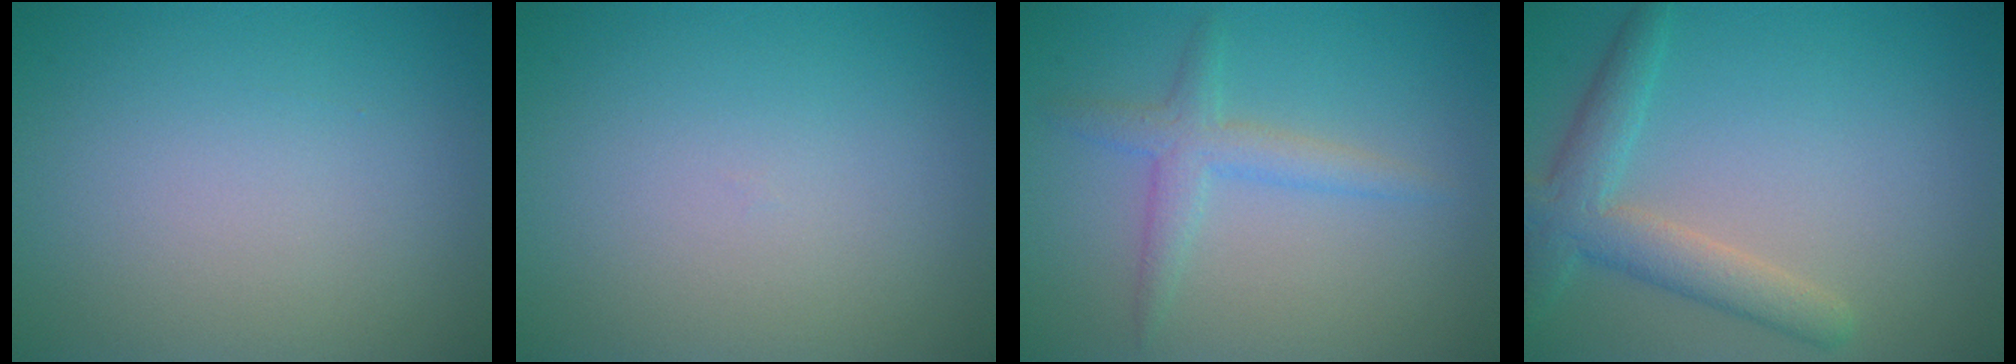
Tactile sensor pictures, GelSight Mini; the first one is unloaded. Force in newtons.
{"total": 0.0}
{"total": 1.8, "press": 1.8, "slide": 0.1}
{"total": 3.8, "press": 3.8, "slide": 0.2}